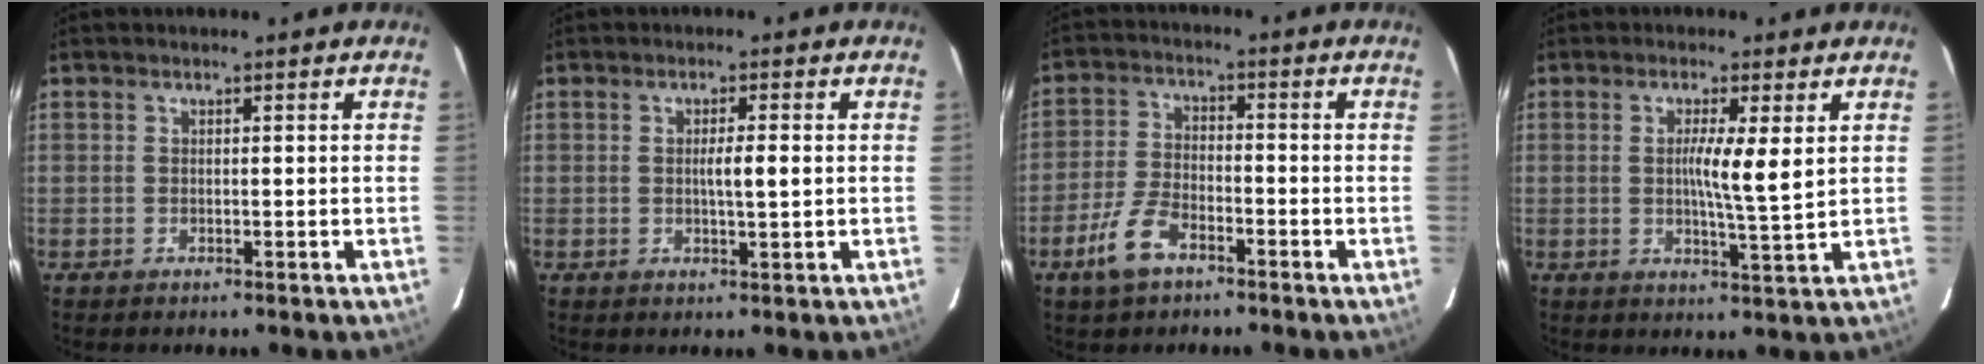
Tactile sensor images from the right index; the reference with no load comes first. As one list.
[{"total": 3.0, "force": [0.1, 0.1, 3.0], "torque": [-0.052, -0.001, 0.001]}, {"total": 6.8, "force": [-4.0, 3.0, 4.5], "torque": [-0.105, -0.003, -0.077]}, {"total": 5.8, "force": [1.2, -0.2, 5.6], "torque": [-0.096, -0.010, 0.018]}]